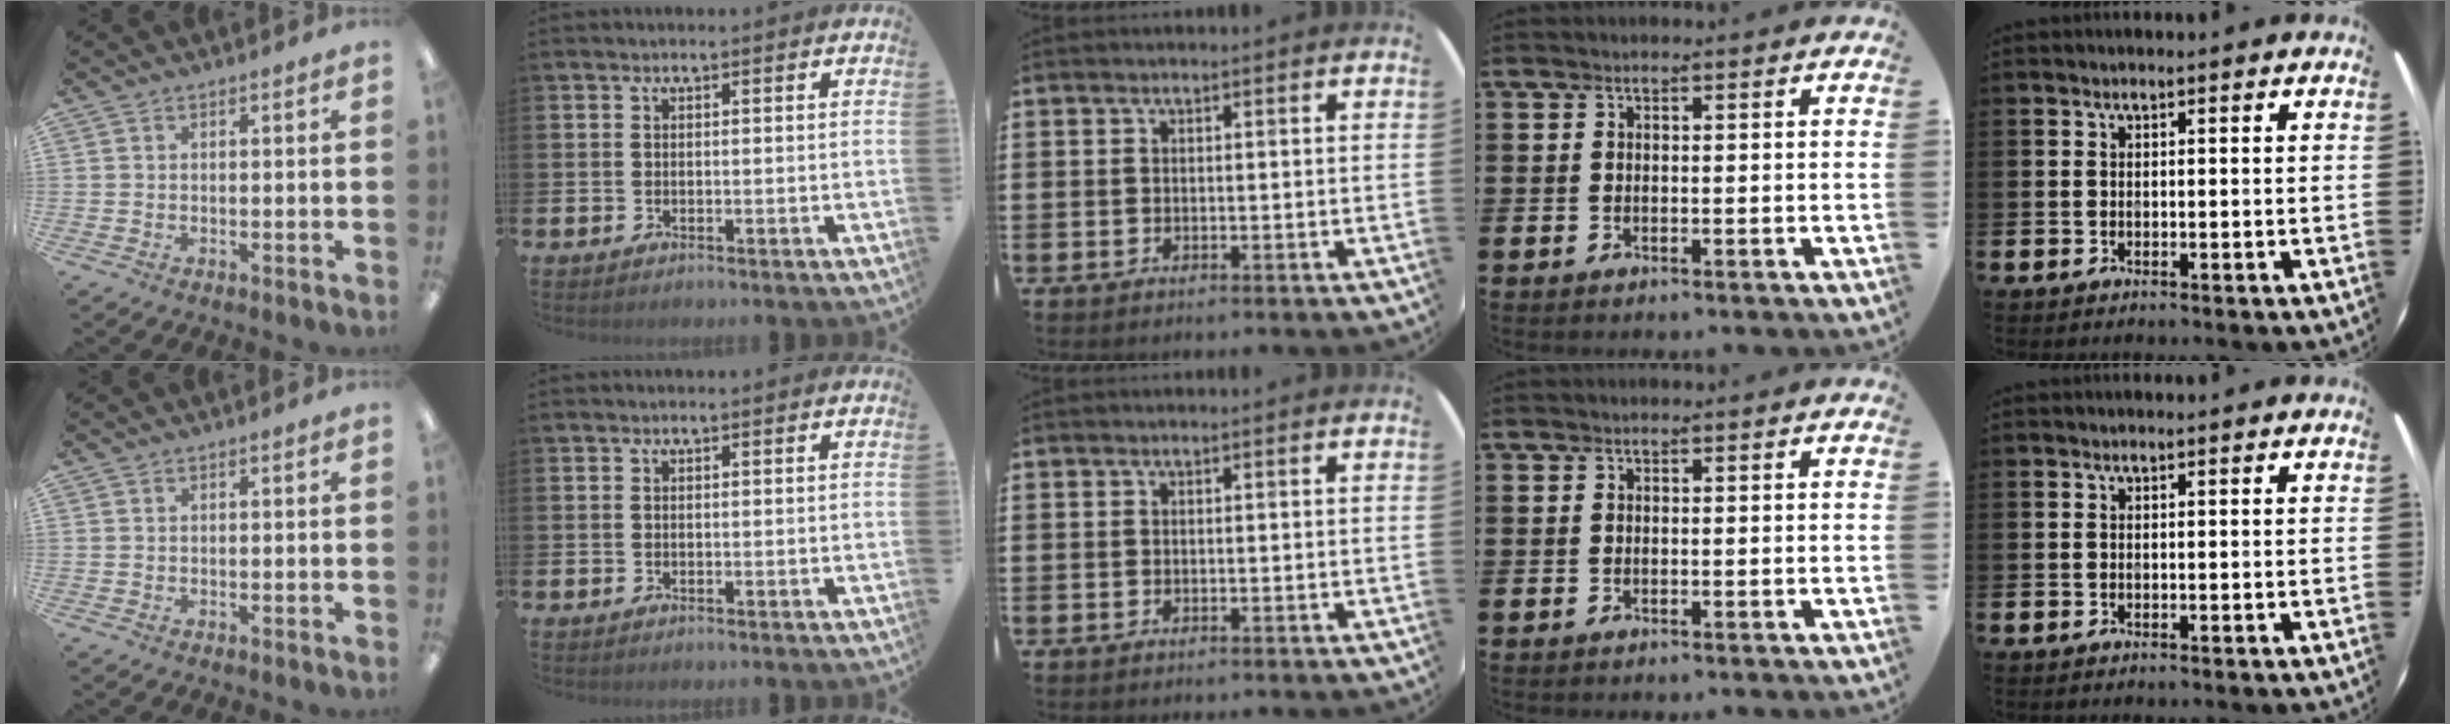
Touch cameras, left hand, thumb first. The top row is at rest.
{}